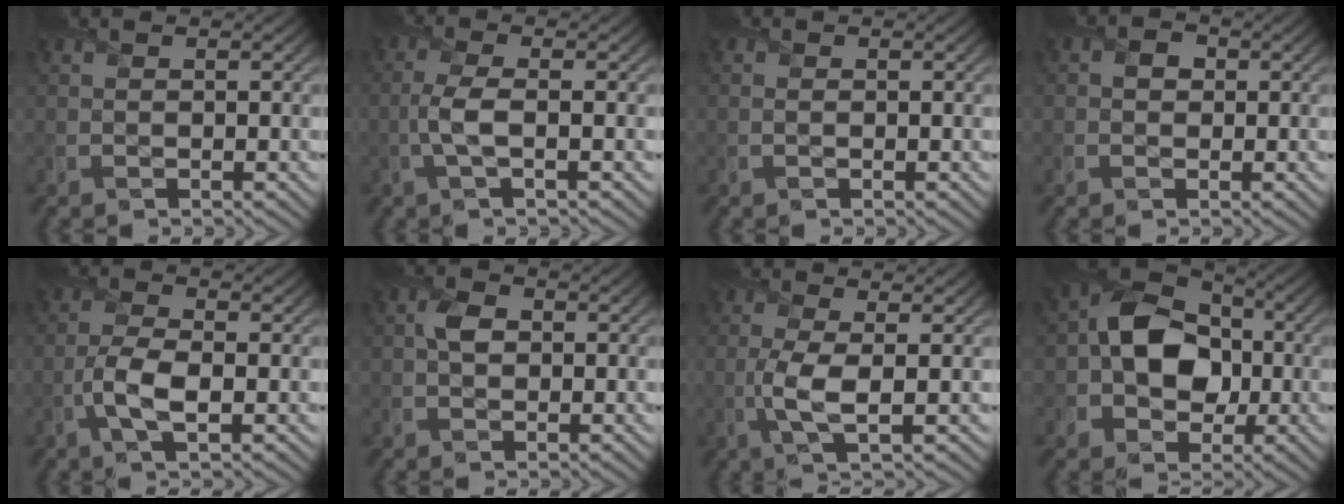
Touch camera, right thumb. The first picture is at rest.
{"total": 3.5, "force": [-0.7, 0.9, 3.3], "torque": [-0.078, 0.005, -0.023]}
{"total": 0.5, "force": [0.0, 0.3, 0.4], "torque": [-0.012, 0.001, 0.000]}
{"total": 1.6, "force": [0.2, 1.4, 0.7], "torque": [-0.014, 0.001, -0.005]}
{"total": 4.9, "force": [-1.5, 1.8, 4.3], "torque": [-0.098, 0.003, -0.039]}
{"total": 2.4, "force": [0.2, 1.8, 1.6], "torque": [-0.035, 0.003, -0.004]}
{"total": 4.5, "force": [-0.5, 1.3, 4.3], "torque": [-0.104, -0.001, -0.016]}
{"total": 10.3, "force": [-0.4, 7.9, 6.7], "torque": [-0.114, 0.012, -0.033]}